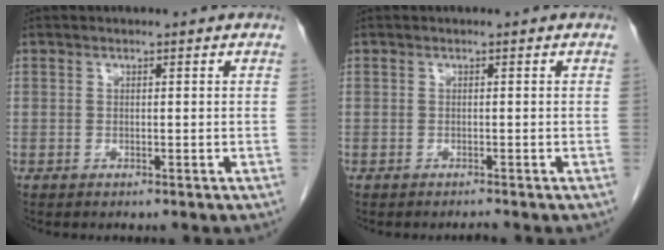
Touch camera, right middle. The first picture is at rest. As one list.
[{"total": 0.5, "force": [-0.5, -0.2, 0.0], "torque": [-0.002, -0.003, -0.006]}]